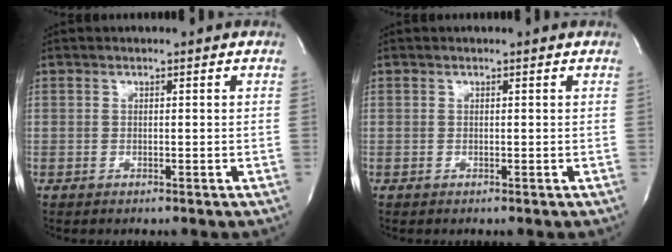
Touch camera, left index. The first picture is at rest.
{"total": 0.0}